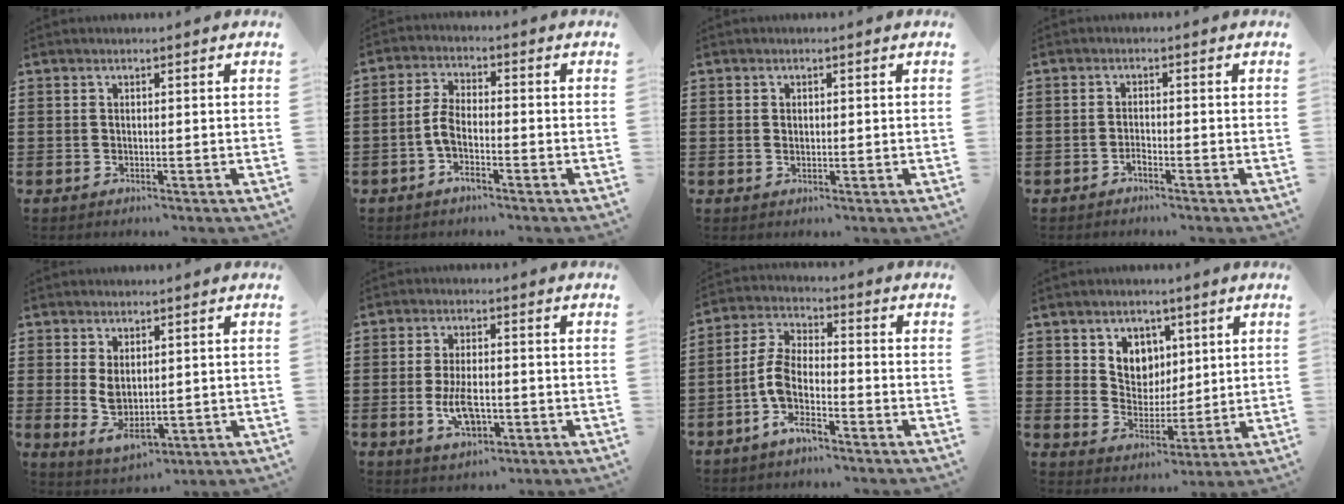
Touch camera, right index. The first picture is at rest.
{"total": 4.7, "force": [-1.9, 2.0, 3.8], "torque": [-0.096, 0.000, -0.044]}
{"total": 0.9, "force": [0.1, 0.6, 0.6], "torque": [-0.013, 0.004, 0.002]}
{"total": 1.2, "force": [-1.0, 0.4, 0.5], "torque": [-0.013, -0.001, -0.020]}
{"total": 4.1, "force": [0.6, 2.3, 3.4], "torque": [-0.081, -0.003, 0.008]}
{"total": 6.6, "force": [-1.6, 3.2, 5.5], "torque": [-0.105, -0.002, -0.033]}
{"total": 7.3, "force": [-3.3, 3.3, 5.7], "torque": [-0.148, -0.006, -0.072]}
{"total": 5.5, "force": [3.0, 4.6, 0.7], "torque": [-0.035, 0.000, 0.053]}